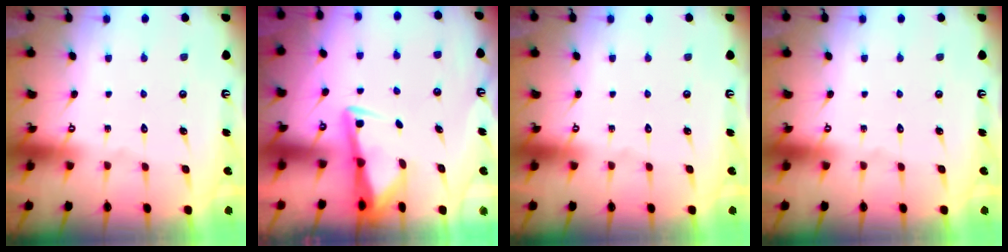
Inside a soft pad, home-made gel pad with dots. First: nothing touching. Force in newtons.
{"total": 3.1, "press": 3.1, "slide": 0.4}
{"total": 0.0}
{"total": 0.0}